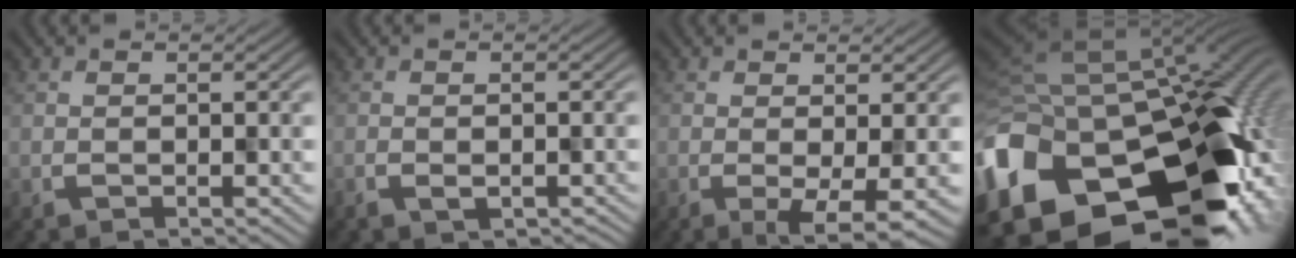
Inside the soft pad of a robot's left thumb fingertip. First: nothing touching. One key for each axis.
{"total": 1.1, "fx": -0.7, "fy": 0.7, "fz": 0.5, "tx": -0.014, "ty": -0.007, "tz": 0.001}
{"total": 5.4, "fx": -1.8, "fy": 1.4, "fz": 4.9, "tx": -0.071, "ty": -0.012, "tz": -0.006}
{"total": 18.9, "fx": -6.7, "fy": 13.2, "fz": 11.7, "tx": -0.265, "ty": -0.052, "tz": -0.070}